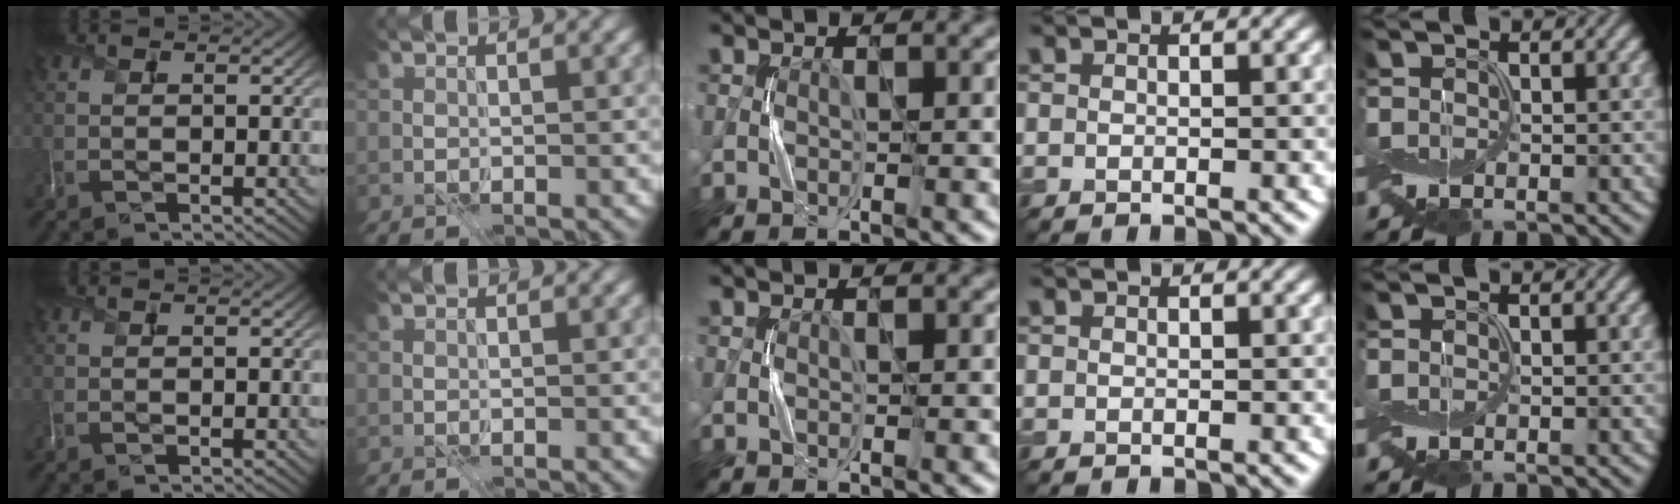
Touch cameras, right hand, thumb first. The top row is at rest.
{}